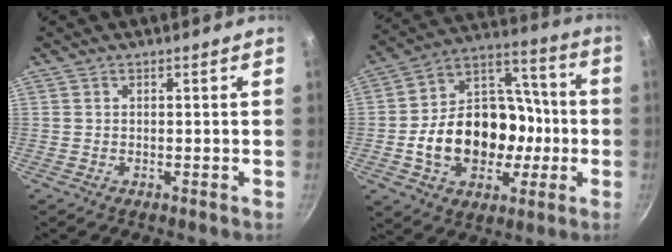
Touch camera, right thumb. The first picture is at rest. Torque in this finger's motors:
{"motor_torque": [2.53, 2.47, 1.55, -1.02, 0.24]}